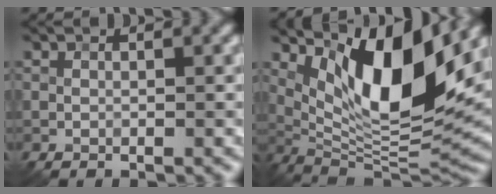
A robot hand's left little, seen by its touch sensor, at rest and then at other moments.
{"total": 13.0, "force": [4.7, 4.4, 11.3], "torque": [-0.180, -0.014, 0.088]}